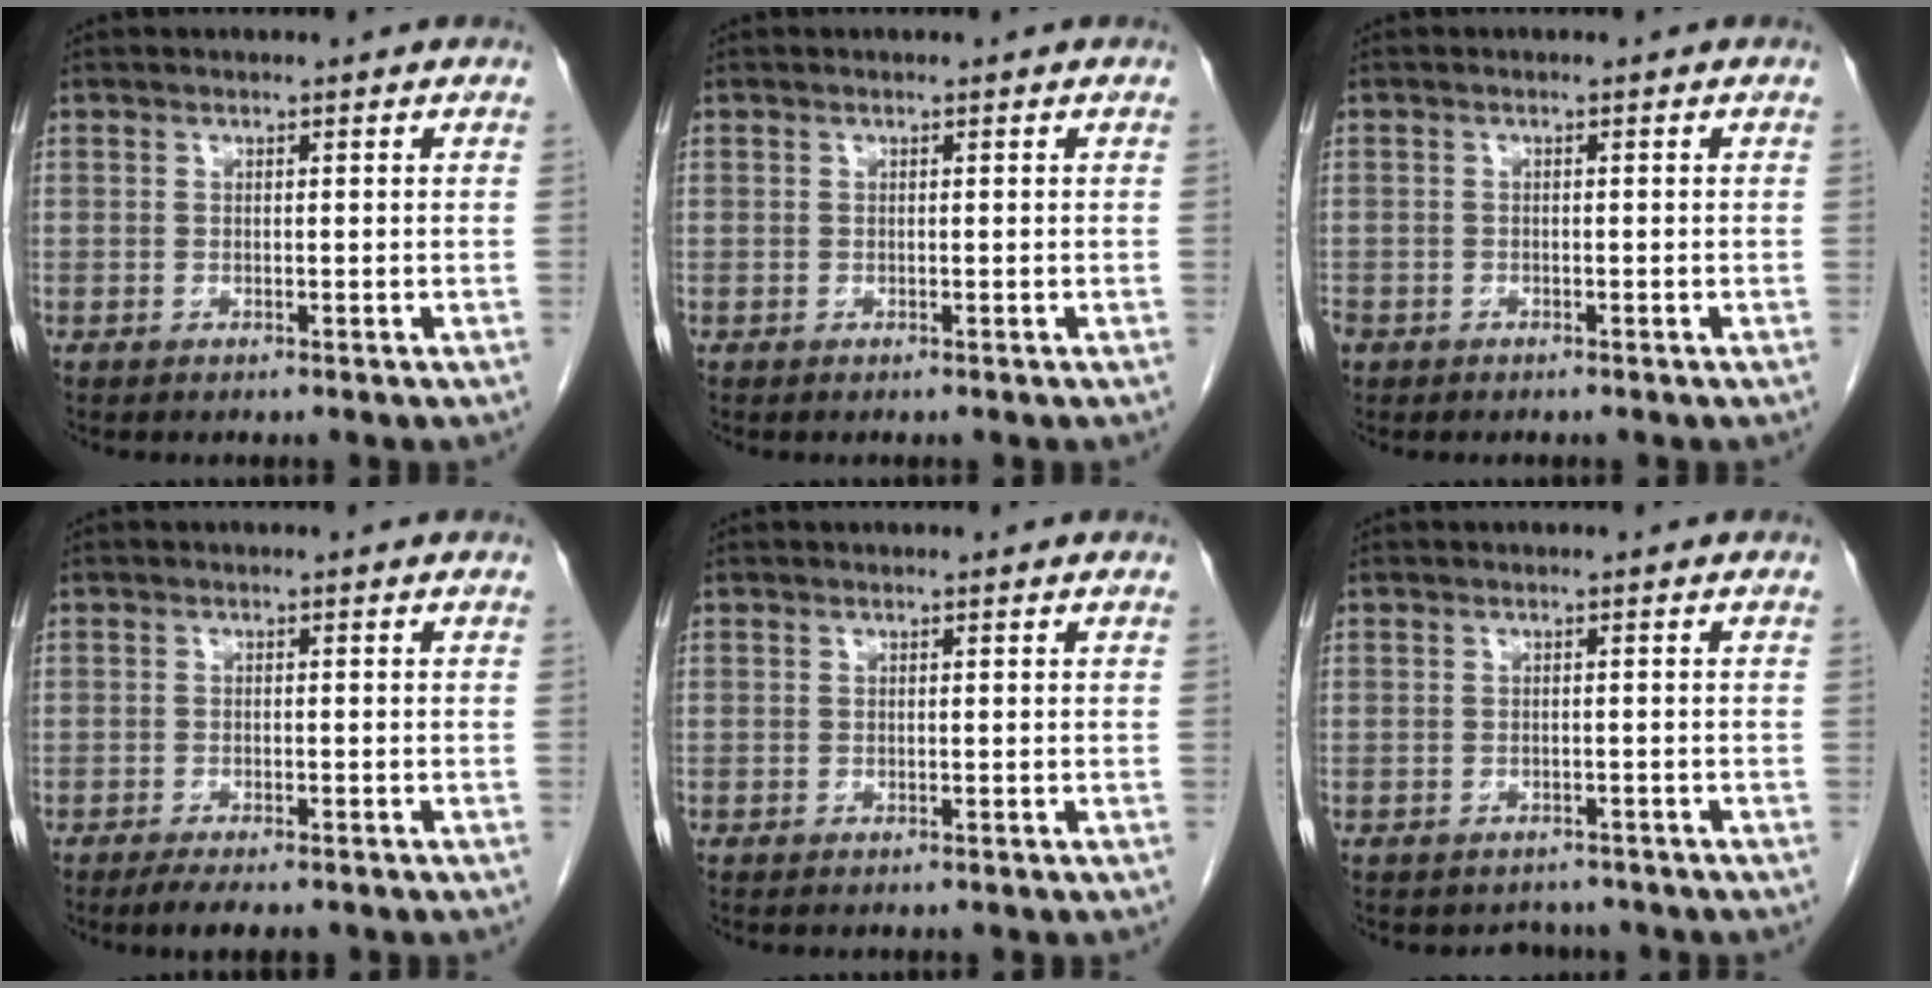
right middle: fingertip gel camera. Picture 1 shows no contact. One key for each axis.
{"total": 0.0}
{"total": 2.6, "fx": -1.6, "fy": 1.8, "fz": 0.8, "tx": -0.025, "ty": -0.002, "tz": -0.031}
{"total": 4.4, "fx": -3.5, "fy": 1.0, "fz": 2.4, "tx": -0.036, "ty": -0.009, "tz": -0.050}
{"total": 0.7, "fx": -0.6, "fy": 0.2, "fz": 0.3, "tx": -0.005, "ty": -0.001, "tz": -0.007}
{"total": 2.7, "fx": -2.3, "fy": 1.3, "fz": -0.3, "tx": 0.000, "ty": 0.007, "tz": -0.033}